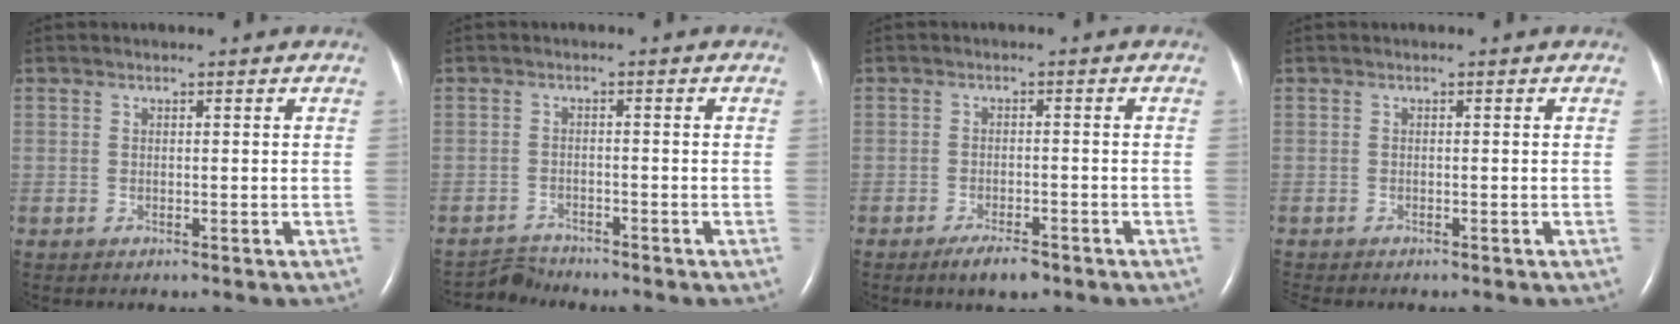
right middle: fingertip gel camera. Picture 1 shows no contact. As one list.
[{"total": 2.8, "force": [-2.6, -0.1, -1.0], "torque": [0.015, -0.016, -0.046]}, {"total": 3.8, "force": [-2.7, 1.0, 2.4], "torque": [-0.049, -0.004, -0.043]}, {"total": 1.6, "force": [-1.5, 0.3, 0.6], "torque": [-0.012, -0.004, -0.020]}]